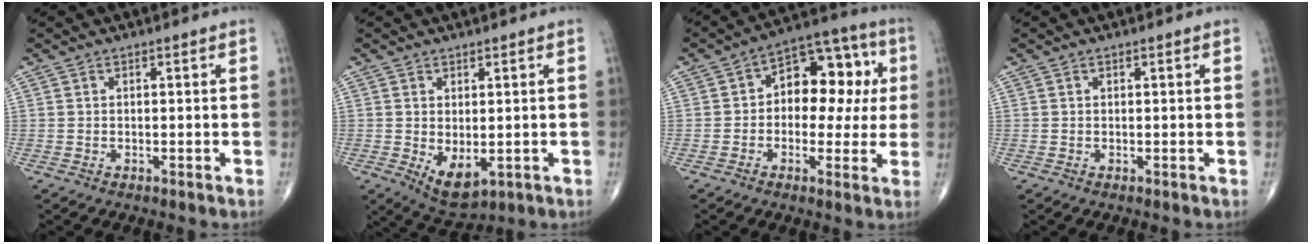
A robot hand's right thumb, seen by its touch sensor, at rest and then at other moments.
{"total": 6.1, "force": [-1.0, 3.2, 5.1], "torque": [-0.073, -0.012, 0.000]}
{"total": 14.3, "force": [1.6, 9.1, 10.9], "torque": [-0.097, 0.038, 0.013]}
{"total": 0.0}